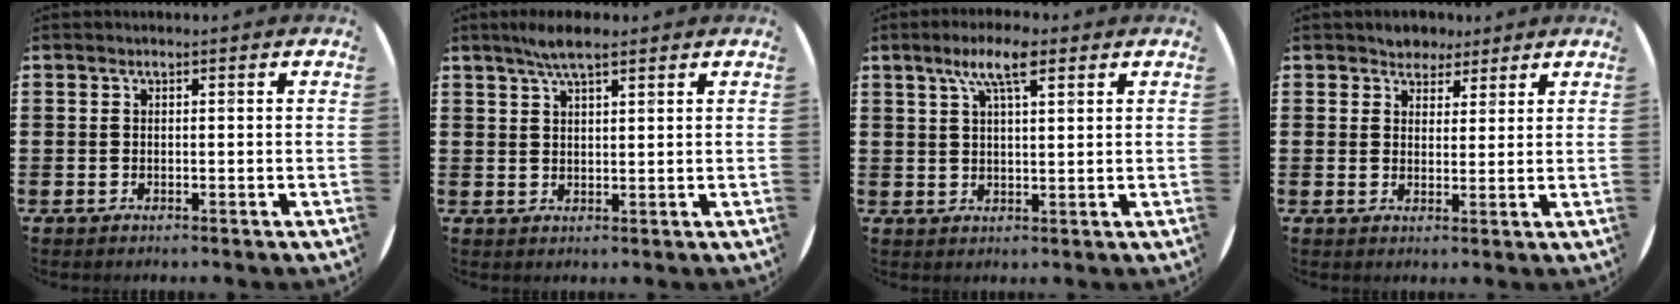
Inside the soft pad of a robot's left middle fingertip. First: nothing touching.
{"total": 4.2, "force": [3.2, 0.8, 2.6], "torque": [-0.056, 0.005, 0.057]}
{"total": 6.2, "force": [3.8, 1.7, 4.6], "torque": [-0.092, 0.008, 0.062]}
{"total": 3.1, "force": [2.7, 1.4, -0.1], "torque": [0.001, -0.001, 0.050]}